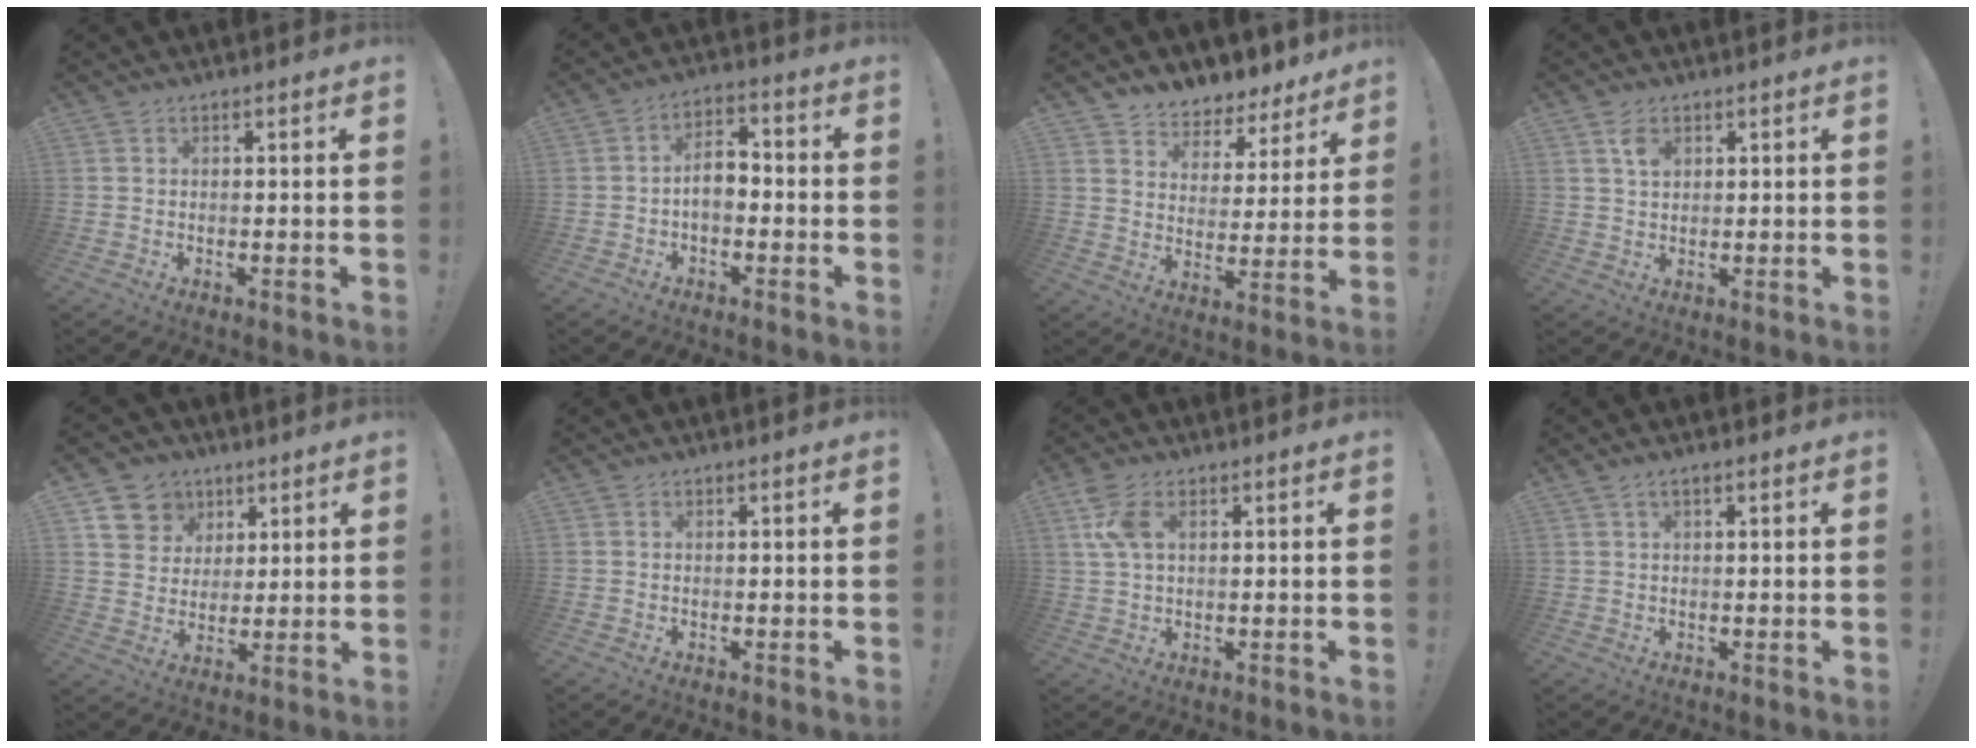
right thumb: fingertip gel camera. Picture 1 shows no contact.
{"total": 7.2, "force": [-1.6, 4.5, 5.5], "torque": [-0.097, 0.014, -0.027]}
{"total": 6.2, "force": [4.9, 3.8, 0.8], "torque": [-0.012, -0.053, 0.093]}
{"total": 3.8, "force": [1.9, 2.2, 2.4], "torque": [-0.031, -0.006, 0.031]}
{"total": 9.5, "force": [4.7, 8.0, 2.2], "torque": [-0.031, -0.031, 0.095]}
{"total": 0.0}
{"total": 7.4, "force": [2.6, 3.8, 5.8], "torque": [-0.114, 0.000, 0.049]}
{"total": 1.9, "force": [0.9, 0.5, 1.5], "torque": [-0.039, 0.004, 0.018]}